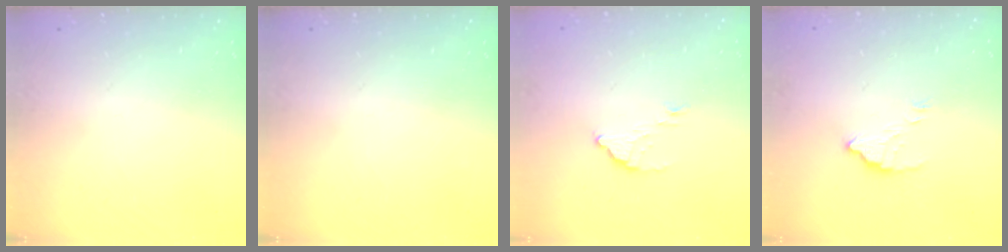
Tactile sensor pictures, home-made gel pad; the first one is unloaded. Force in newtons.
{"total": 0.0}
{"total": 2.9, "press": 2.9, "slide": 0.1}
{"total": 3.5, "press": 3.5, "slide": 0.1}